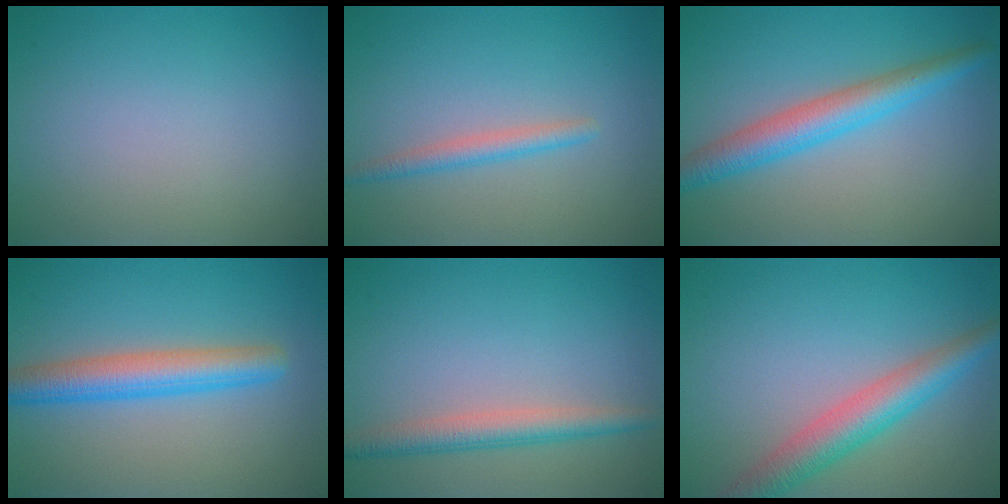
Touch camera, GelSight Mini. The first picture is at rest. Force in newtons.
{"total": 1.8, "press": 1.8, "slide": 0.1}
{"total": 4.5, "press": 4.5, "slide": 0.2}
{"total": 4.7, "press": 4.7, "slide": 0.2}
{"total": 3.0, "press": 3.0, "slide": 0.1}
{"total": 5.0, "press": 5.0, "slide": 0.3}